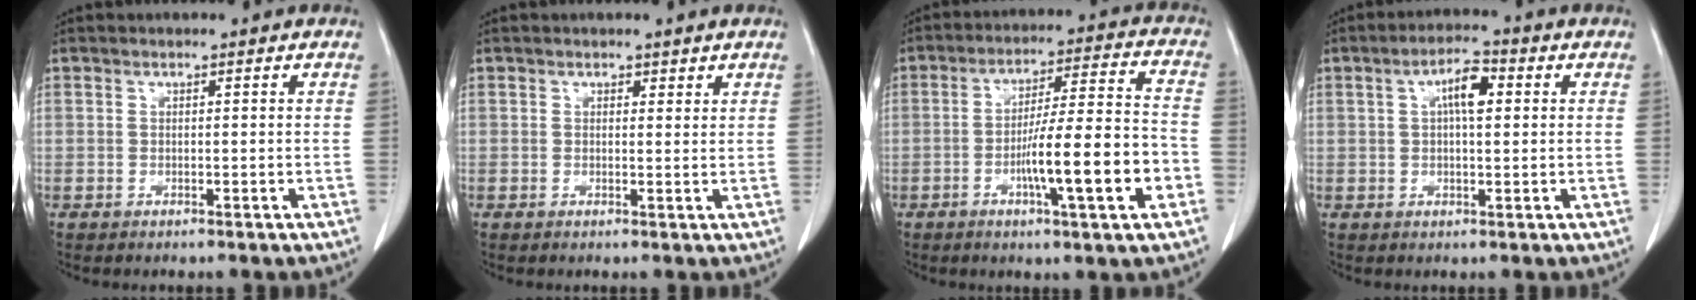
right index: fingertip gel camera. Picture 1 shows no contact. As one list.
[{"total": 1.2, "force": [0.9, 0.7, 0.2], "torque": [0.004, -0.002, 0.009]}, {"total": 13.5, "force": [-4.3, 0.7, 12.7], "torque": [-0.207, 0.004, -0.068]}, {"total": 5.1, "force": [1.3, 1.5, 4.7], "torque": [-0.084, 0.012, 0.019]}]